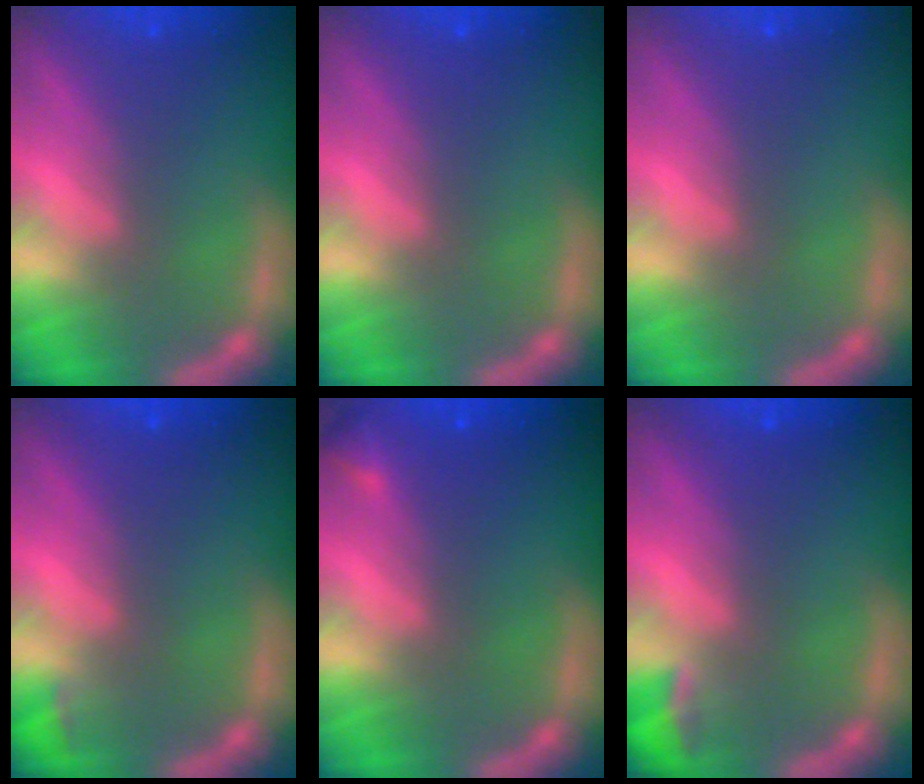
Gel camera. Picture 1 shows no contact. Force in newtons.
{"total": 0.0}
{"total": 0.0}
{"total": 0.9}
{"total": 0.9}
{"total": 1.9}